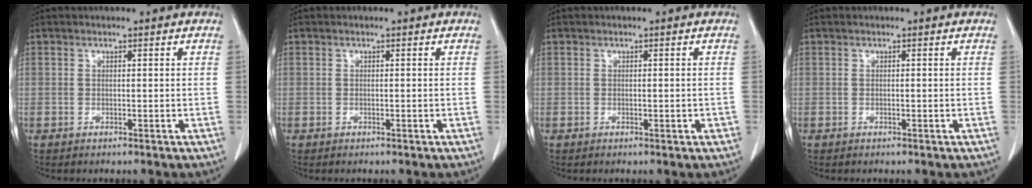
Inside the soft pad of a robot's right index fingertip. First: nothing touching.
{"total": 0.0}
{"total": 1.0, "force": [-0.2, 0.4, 0.9], "torque": [-0.013, 0.000, 0.001]}
{"total": 0.0}